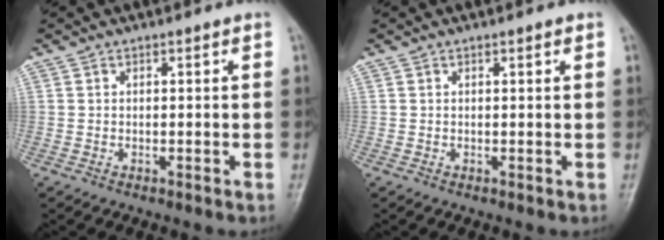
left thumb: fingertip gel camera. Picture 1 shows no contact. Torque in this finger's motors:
{"motor_torque": [-0.13, -0.05, -0.34, -0.23, 0.02]}